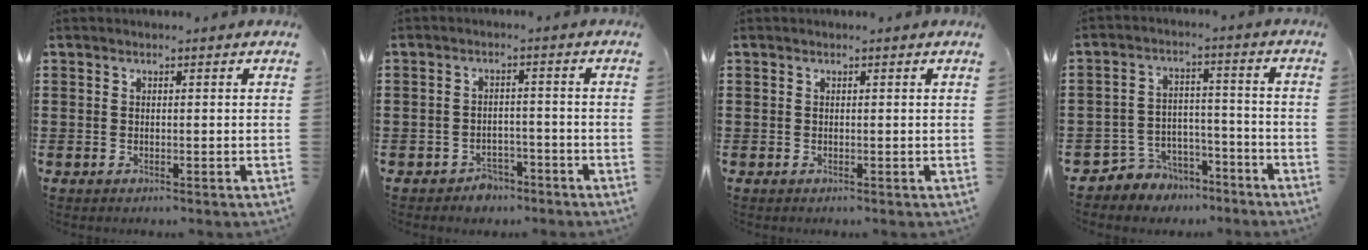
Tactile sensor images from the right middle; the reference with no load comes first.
{"total": 2.8, "force": [-2.6, 1.1, 0.1], "torque": [-0.011, 0.004, -0.055]}
{"total": 0.0}
{"total": 5.0, "force": [-4.4, 2.4, -0.2], "torque": [-0.007, 0.014, -0.092]}